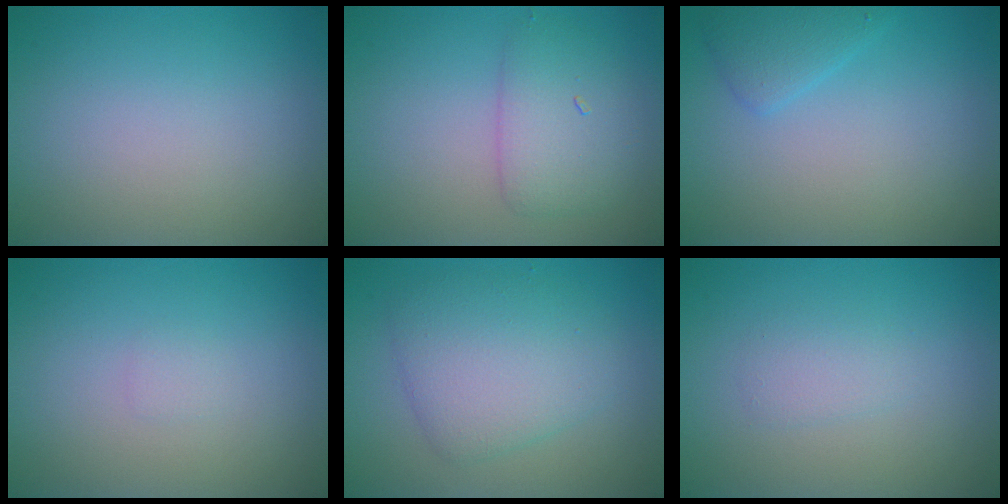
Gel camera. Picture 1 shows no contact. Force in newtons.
{"total": 3.4, "press": 3.4, "slide": 0.2}
{"total": 1.9, "press": 1.9, "slide": 0.1}
{"total": 0.5, "press": 0.5, "slide": 0.0}
{"total": 4.9, "press": 4.9, "slide": 0.1}
{"total": 1.3, "press": 1.3, "slide": 0.0}